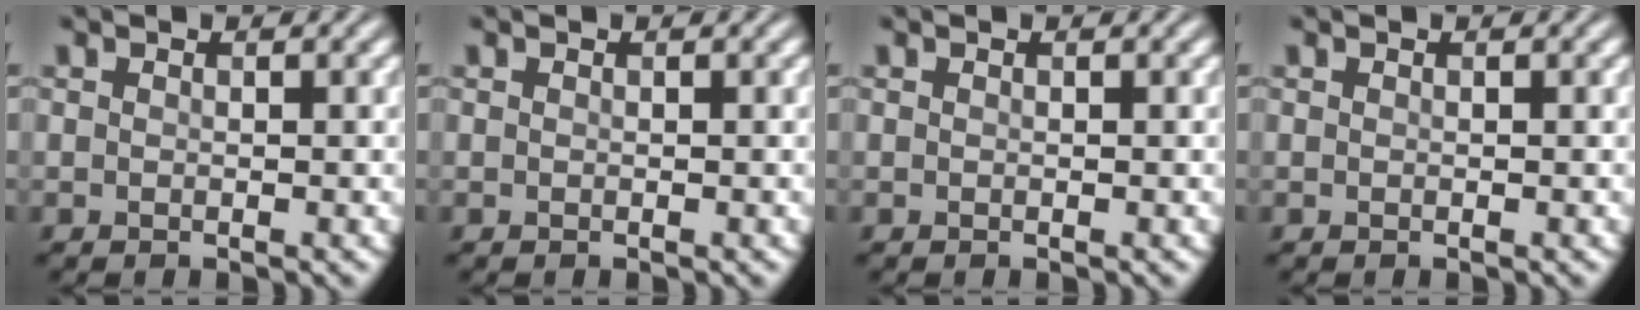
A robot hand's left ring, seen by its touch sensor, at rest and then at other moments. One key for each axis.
{"total": 0.0}
{"total": 0.0}
{"total": 0.0}